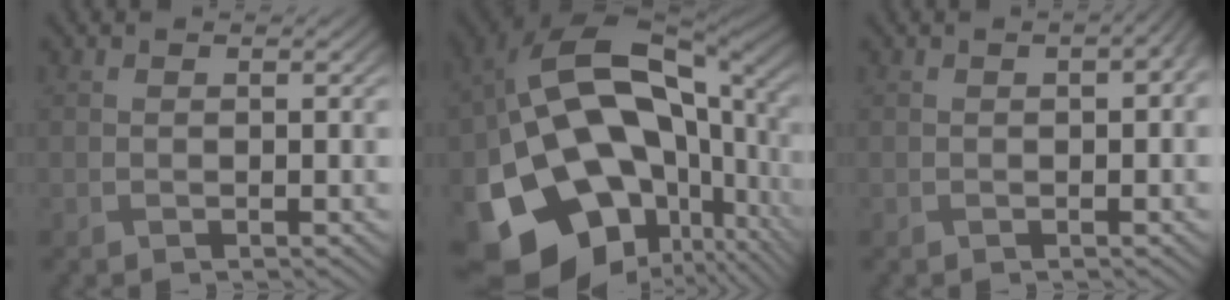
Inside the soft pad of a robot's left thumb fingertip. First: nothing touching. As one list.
[{"total": 22.6, "force": [-4.1, 16.4, 15.1], "torque": [-0.306, -0.065, -0.033]}, {"total": 2.6, "force": [0.3, 1.1, 2.4], "torque": [-0.035, 0.003, 0.010]}]